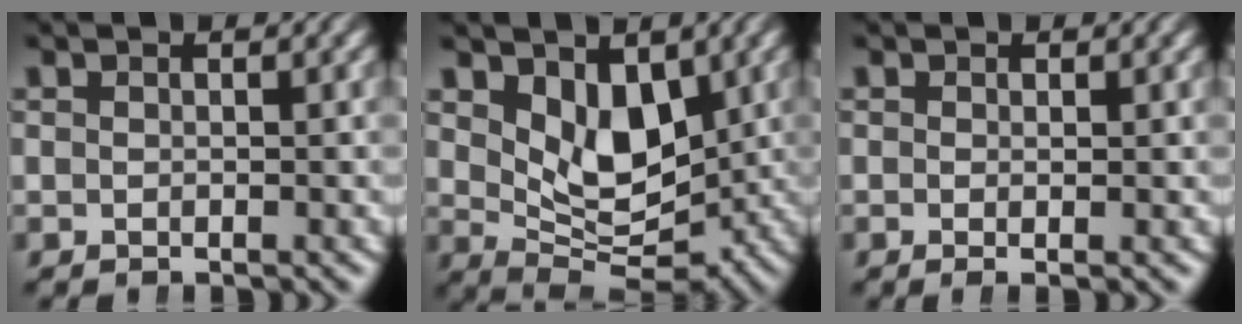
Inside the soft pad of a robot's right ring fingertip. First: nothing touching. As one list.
[{"total": 6.8, "force": [1.1, 4.0, 5.3], "torque": [-0.089, -0.032, 0.029]}, {"total": 0.7, "force": [-0.1, 0.2, 0.7], "torque": [-0.015, -0.005, -0.003]}]